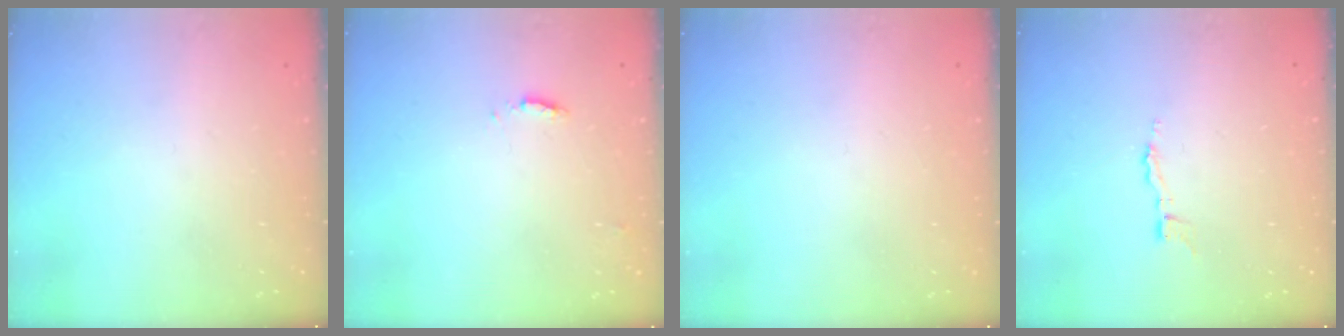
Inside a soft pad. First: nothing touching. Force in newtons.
{"total": 4.4, "press": 4.4, "slide": 0.3}
{"total": 0.0}
{"total": 2.9, "press": 2.9, "slide": 0.3}